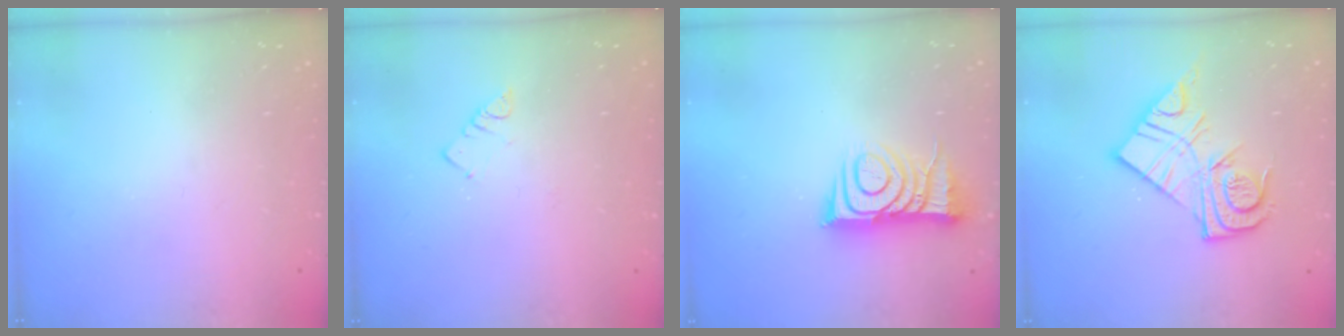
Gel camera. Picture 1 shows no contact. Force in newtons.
{"total": 3.5, "press": 3.5, "slide": 0.4}
{"total": 9.9, "press": 9.8, "slide": 1.1}
{"total": 13.2, "press": 13.1, "slide": 1.0}